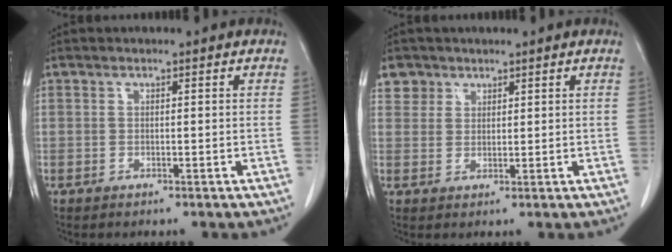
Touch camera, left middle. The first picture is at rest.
{"total": 3.1, "force": [2.0, 2.3, -0.2], "torque": [0.013, 0.002, 0.033]}